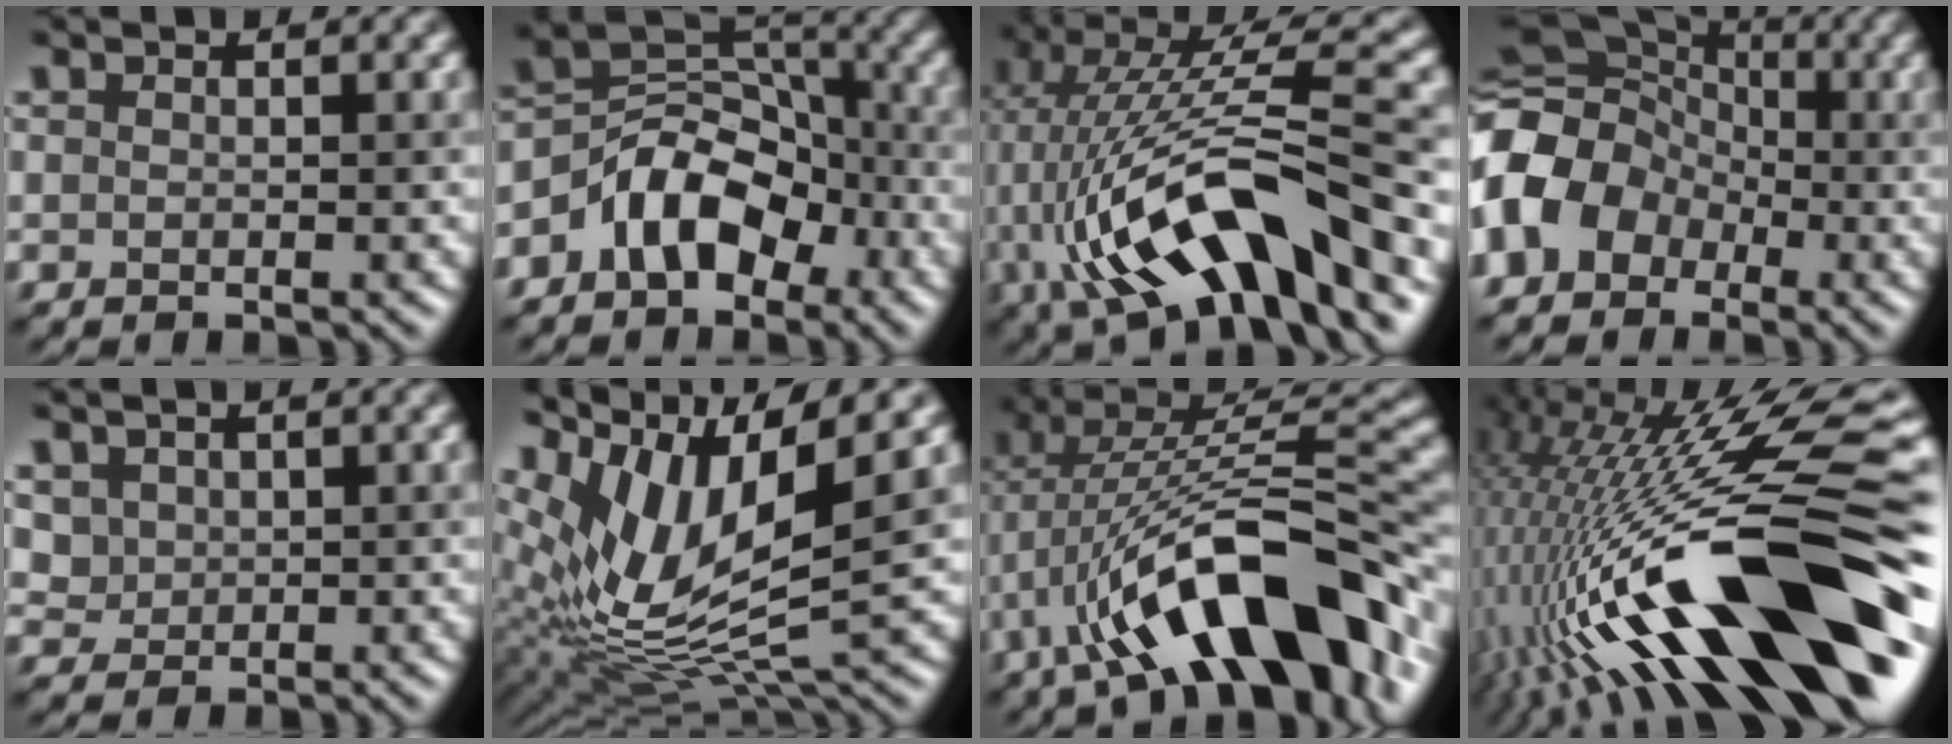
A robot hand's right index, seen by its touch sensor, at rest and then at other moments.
{"total": 6.6, "force": [-3.4, 4.3, 3.8], "torque": [-0.042, 0.019, -0.069]}
{"total": 12.2, "force": [-3.3, 4.0, 11.0], "torque": [-0.179, 0.023, -0.056]}
{"total": 9.6, "force": [-2.0, 7.9, 5.1], "torque": [-0.087, 0.000, -0.048]}
{"total": 2.2, "force": [1.1, 1.9, 0.4], "torque": [-0.012, 0.001, 0.041]}
{"total": 11.9, "force": [4.1, 3.7, 10.5], "torque": [-0.219, 0.004, 0.087]}
{"total": 13.4, "force": [-4.3, 5.9, 11.3], "torque": [-0.170, 0.019, -0.066]}
{"total": 19.4, "force": [-3.5, 6.2, 18.1], "torque": [-0.313, 0.026, -0.066]}